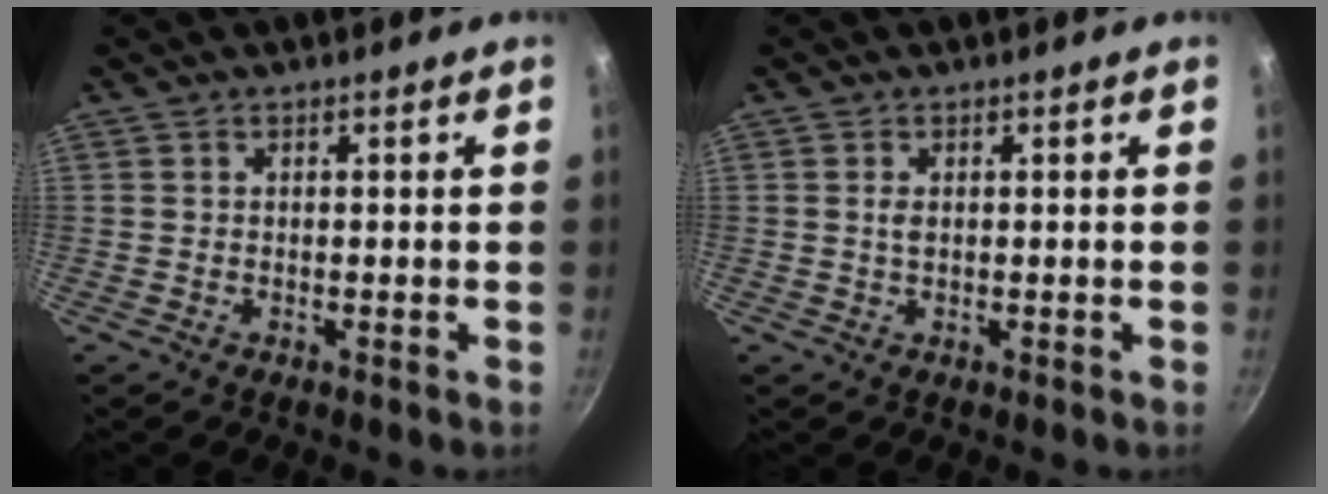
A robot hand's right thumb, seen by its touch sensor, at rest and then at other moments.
{"total": 1.3, "force": [0.2, 0.7, 1.1], "torque": [-0.020, 0.000, 0.003]}